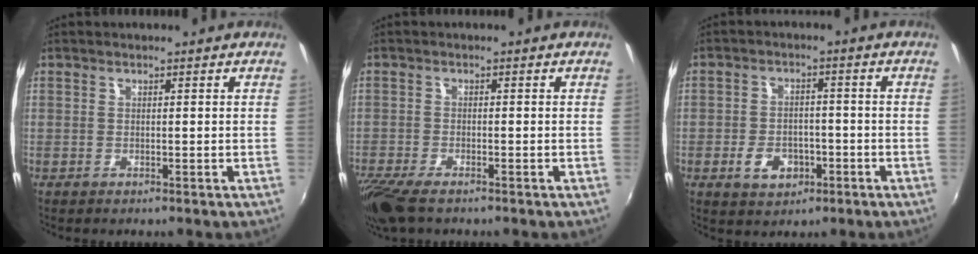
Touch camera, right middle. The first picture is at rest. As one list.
[{"total": 7.6, "force": [-5.8, 1.9, 4.6], "torque": [-0.116, -0.038, -0.111]}, {"total": 6.3, "force": [-2.8, 4.3, 3.6], "torque": [-0.083, 0.002, -0.043]}]